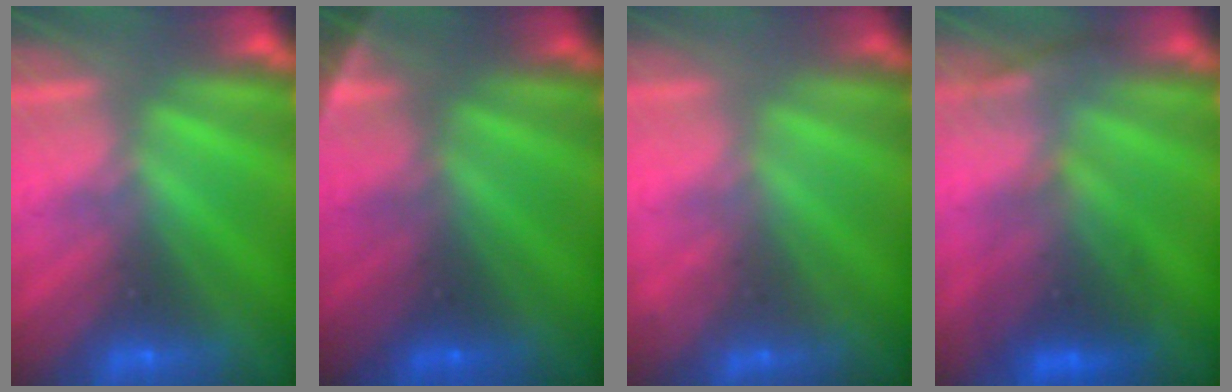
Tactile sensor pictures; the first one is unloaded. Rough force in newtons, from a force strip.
{"total": 2.8}
{"total": 1.8}
{"total": 2.7}